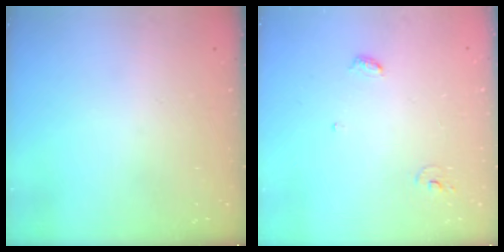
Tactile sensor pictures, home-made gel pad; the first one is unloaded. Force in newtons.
{"total": 4.0, "press": 4.0, "slide": 0.3}